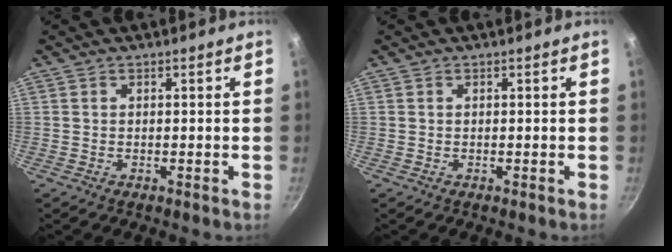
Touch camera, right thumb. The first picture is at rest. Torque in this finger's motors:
{"motor_torque": [-0.27, 0.27, -0.04, -0.02, 0.00]}